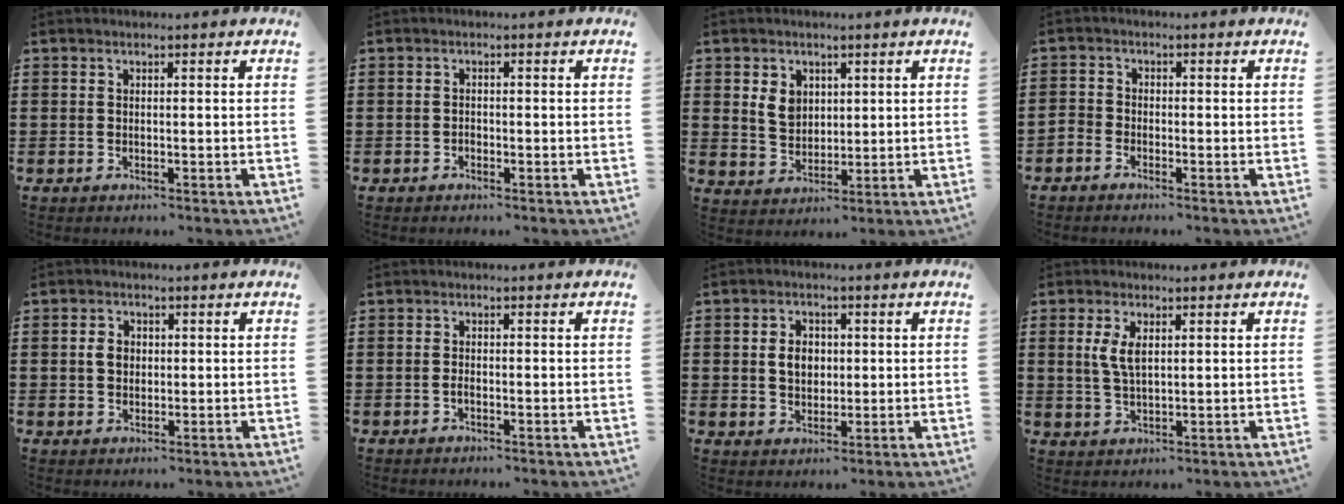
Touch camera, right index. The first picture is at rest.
{"total": 0.7, "force": [-0.5, 0.4, 0.3], "torque": [-0.008, -0.001, -0.010]}
{"total": 4.1, "force": [1.5, 3.3, 1.9], "torque": [-0.049, 0.011, 0.027]}
{"total": 1.5, "force": [-1.4, 0.4, -0.1], "torque": [-0.002, 0.004, -0.031]}
{"total": 2.4, "force": [0.1, 1.9, 1.5], "torque": [-0.033, 0.009, 0.000]}
{"total": 0.9, "force": [-0.5, 0.2, 0.7], "torque": [-0.014, -0.005, -0.008]}
{"total": 3.8, "force": [0.1, 2.9, 2.4], "torque": [-0.047, 0.007, -0.002]}
{"total": 3.8, "force": [1.0, 1.6, 3.4], "torque": [-0.078, 0.003, 0.013]}